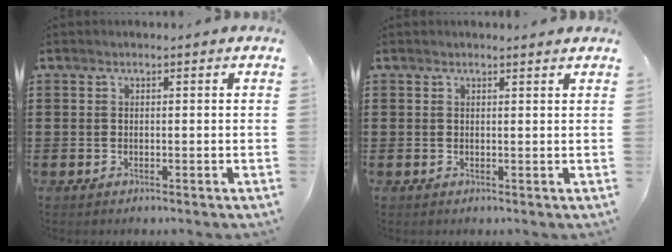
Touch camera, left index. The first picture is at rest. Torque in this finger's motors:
{"motor_torque": [0.14, 0.05, -0.02, 0.00]}